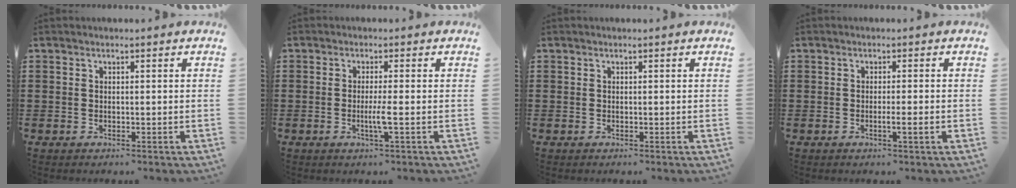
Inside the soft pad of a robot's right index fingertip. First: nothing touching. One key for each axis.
{"total": 2.9, "fx": -0.7, "fy": -0.3, "fz": 2.8, "tx": -0.049, "ty": -0.007, "tz": -0.015}
{"total": 0.0}
{"total": 2.4, "fx": -0.8, "fy": -0.3, "fz": 2.2, "tx": -0.035, "ty": -0.008, "tz": -0.016}